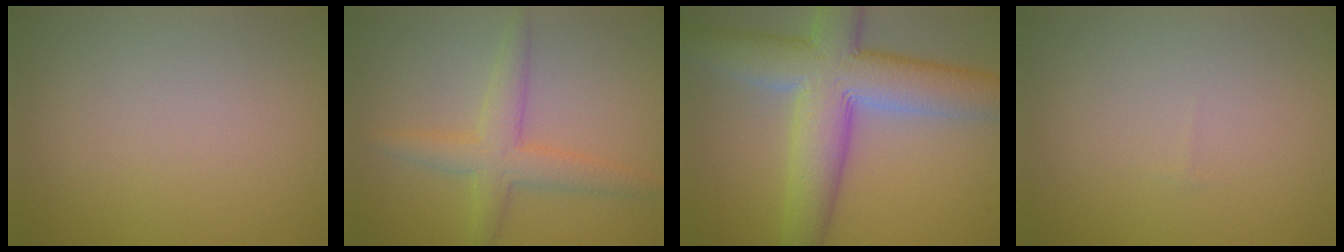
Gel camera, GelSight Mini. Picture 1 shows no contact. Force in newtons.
{"total": 3.7, "press": 3.7, "slide": 0.0}
{"total": 10.2, "press": 10.2, "slide": 0.8}
{"total": 0.0}